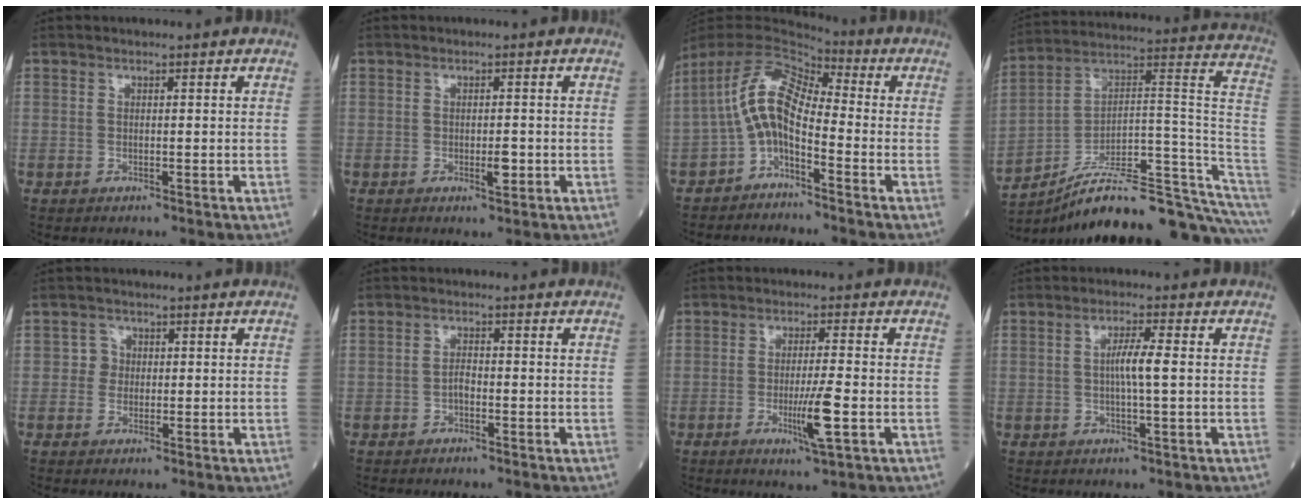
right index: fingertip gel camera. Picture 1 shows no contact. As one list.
[{"total": 2.0, "force": [-0.6, 0.5, 1.8], "torque": [-0.028, -0.002, -0.008]}, {"total": 9.1, "force": [-2.3, 3.9, 7.9], "torque": [-0.161, 0.033, -0.049]}, {"total": 26.1, "force": [-21.3, 0.8, 15.0], "torque": [-0.126, 0.053, -0.319]}, {"total": 1.8, "force": [0.1, 1.8, 0.3], "torque": [0.004, 0.005, -0.002]}, {"total": 1.4, "force": [-0.8, 0.5, 1.0], "torque": [-0.017, 0.003, -0.016]}, {"total": 6.0, "force": [-1.9, -0.3, 5.7], "torque": [-0.099, -0.013, -0.034]}, {"total": 3.7, "force": [0.0, -0.1, 3.7], "torque": [-0.069, 0.001, -0.001]}]